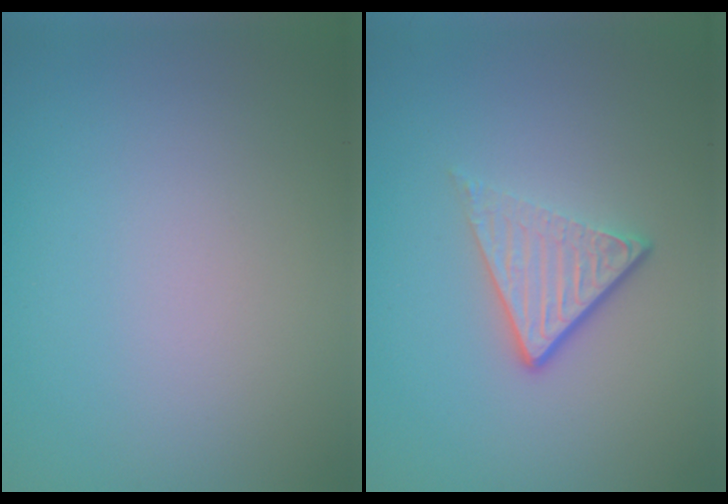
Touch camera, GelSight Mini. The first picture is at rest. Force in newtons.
{"total": 3.7, "press": 2.4, "slide": 2.8}